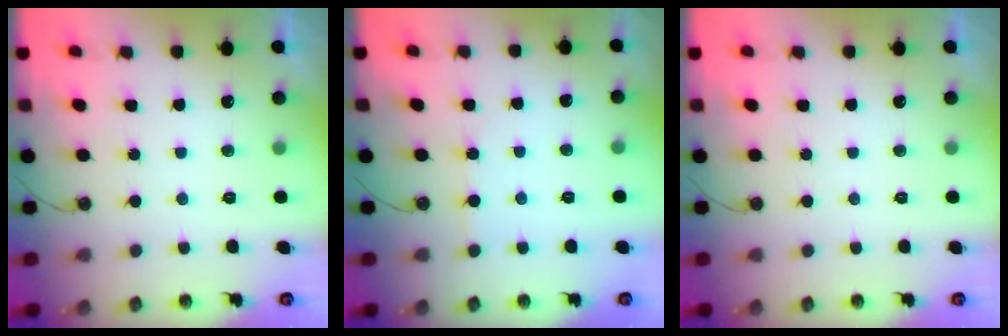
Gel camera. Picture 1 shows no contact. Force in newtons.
{"total": 2.2, "press": 2.1, "slide": 0.3}
{"total": 0.0}